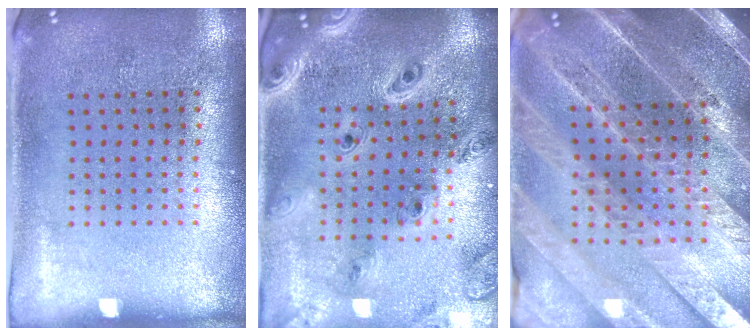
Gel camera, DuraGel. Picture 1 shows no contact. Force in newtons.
{"total": 2.5, "press": 2.3, "slide": 1.1}
{"total": 5.0, "press": 4.3, "slide": 2.5}